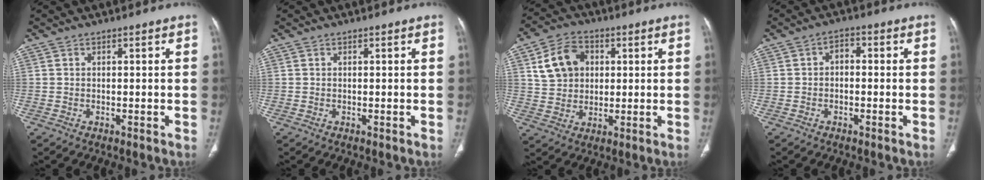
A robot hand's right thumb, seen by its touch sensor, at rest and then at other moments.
{"total": 0.0}
{"total": 10.4, "force": [3.0, 8.1, 5.7], "torque": [-0.082, 0.003, 0.057]}
{"total": 2.7, "force": [-0.3, 1.9, 1.9], "torque": [-0.018, 0.012, -0.014]}